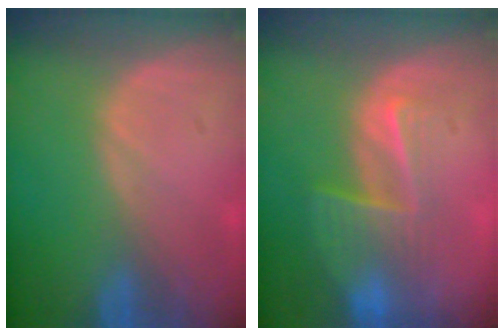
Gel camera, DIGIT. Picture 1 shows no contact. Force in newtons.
{"total": 6.4, "press": 5.7, "slide": 2.9}